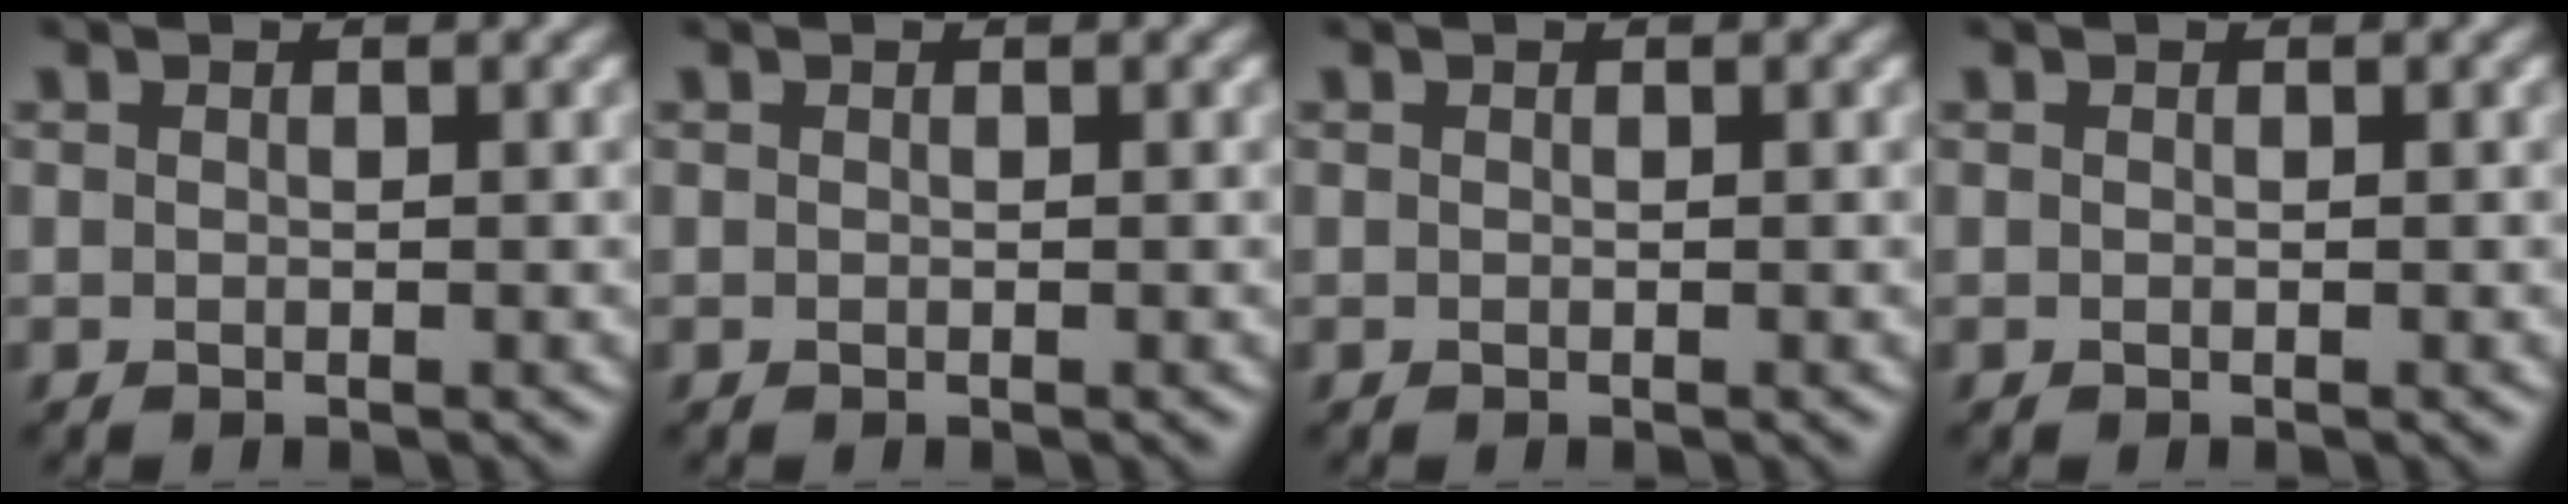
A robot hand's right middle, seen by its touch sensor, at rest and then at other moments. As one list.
[{"total": 0.0}, {"total": 0.0}, {"total": 0.0}]